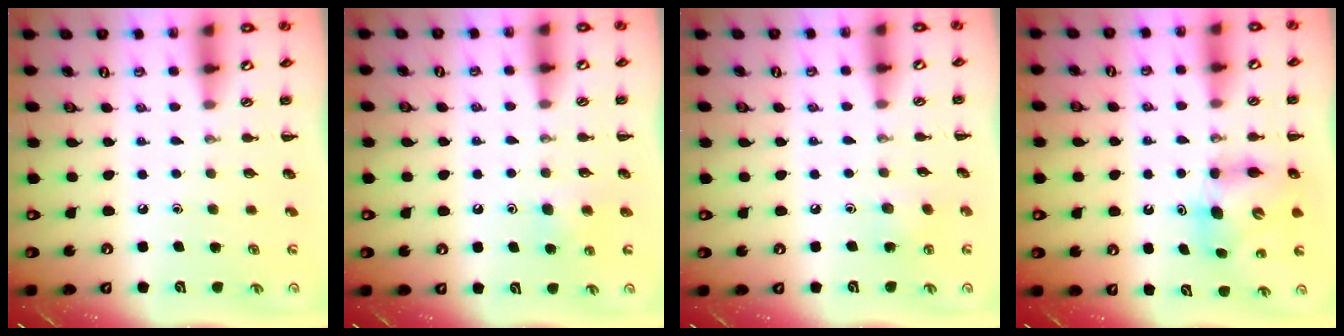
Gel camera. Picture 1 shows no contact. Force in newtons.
{"total": 4.2, "press": 4.0, "slide": 1.3}
{"total": 4.3, "press": 4.1, "slide": 1.2}
{"total": 6.8, "press": 6.8, "slide": 0.7}